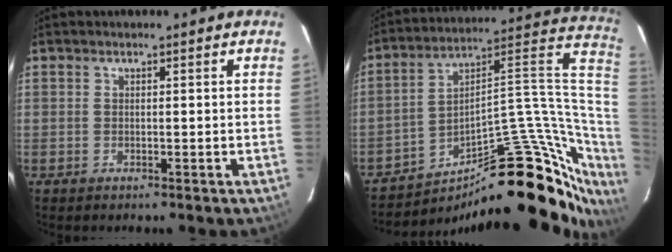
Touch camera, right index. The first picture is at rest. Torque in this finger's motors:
{"motor_torque": [0.19, -0.75, 0.53, 0.06]}